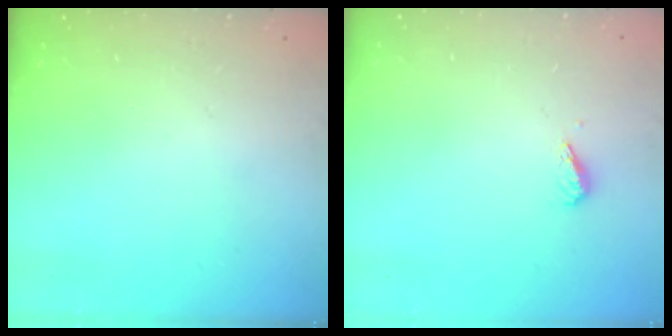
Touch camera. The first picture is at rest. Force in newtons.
{"total": 2.7, "press": 2.7, "slide": 0.6}